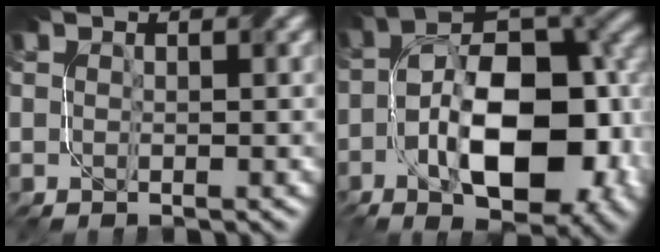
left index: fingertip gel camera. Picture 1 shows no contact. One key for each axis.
{"total": 15.4, "fx": -3.6, "fy": 8.2, "fz": 12.5, "tx": -0.179, "ty": 0.006, "tz": -0.060}